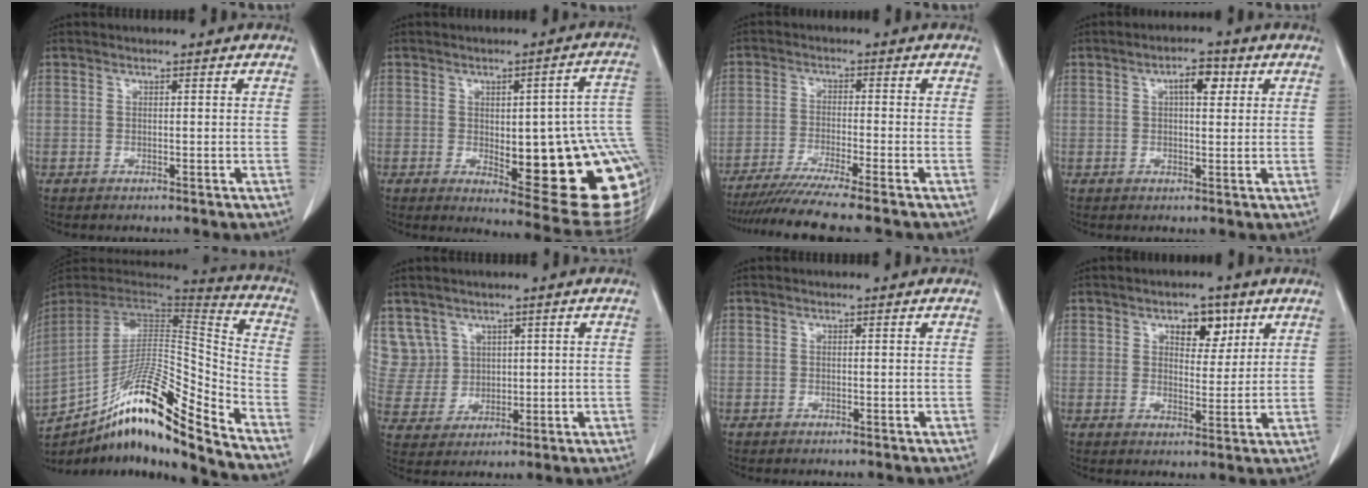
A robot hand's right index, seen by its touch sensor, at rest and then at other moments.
{"total": 22.7, "force": [-2.3, 5.5, 21.9], "torque": [-0.192, 0.006, -0.009]}
{"total": 10.4, "force": [-8.9, -1.6, 5.2], "torque": [-0.067, -0.031, -0.142]}
{"total": 4.0, "force": [1.4, 1.5, 3.4], "torque": [-0.057, 0.010, 0.019]}
{"total": 22.2, "force": [-16.0, 1.4, 15.2], "torque": [-0.259, 0.005, -0.286]}
{"total": 7.8, "force": [4.0, 6.7, 0.1], "torque": [-0.007, 0.022, 0.098]}
{"total": 0.0}
{"total": 5.3, "force": [2.9, 2.9, 3.5], "torque": [-0.046, 0.006, 0.043]}